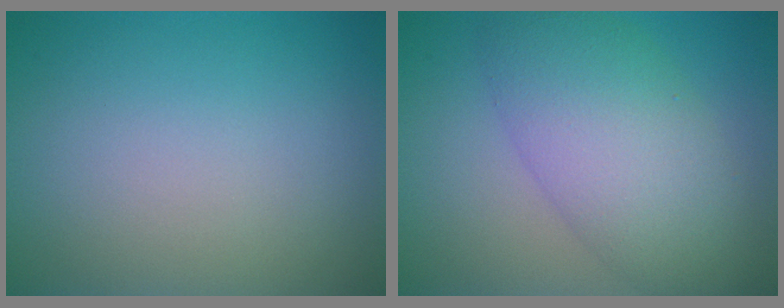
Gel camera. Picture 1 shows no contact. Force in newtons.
{"total": 7.6, "press": 7.6, "slide": 0.1}